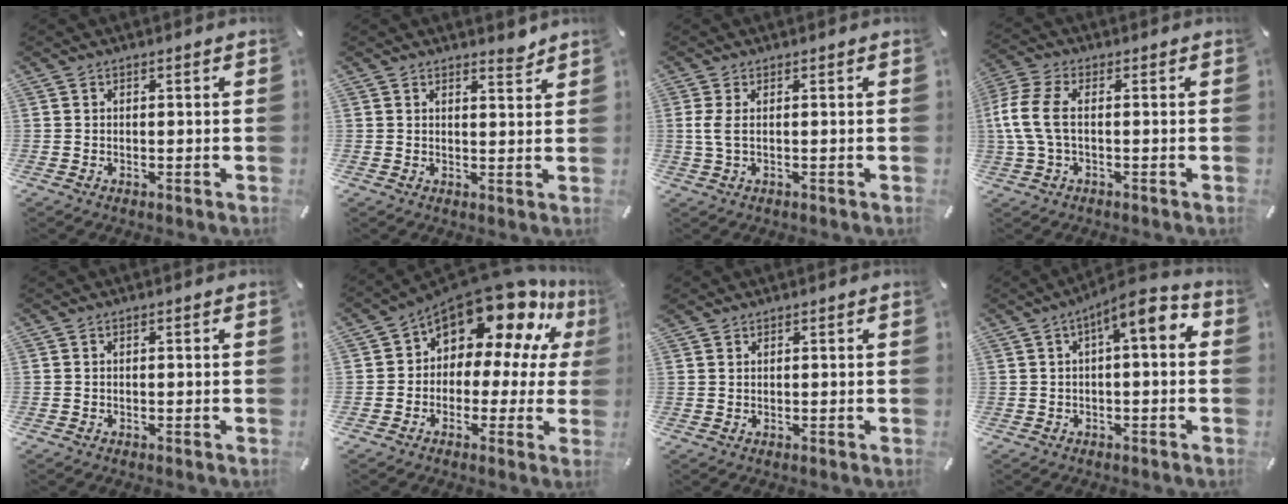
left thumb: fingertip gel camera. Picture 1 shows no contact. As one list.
[{"total": 2.9, "force": [2.6, 1.1, 0.4], "torque": [0.012, -0.022, 0.045]}, {"total": 3.0, "force": [0.3, 1.0, 2.8], "torque": [-0.062, -0.001, 0.003]}, {"total": 8.5, "force": [-0.2, 4.2, 7.4], "torque": [-0.165, -0.005, -0.004]}, {"total": 0.0}, {"total": 16.1, "force": [10.4, 8.8, 8.7], "torque": [-0.142, -0.087, 0.181]}, {"total": 1.0, "force": [0.8, 0.6, 0.0], "torque": [0.001, -0.001, 0.017]}, {"total": 7.6, "force": [1.9, 2.4, 7.0], "torque": [-0.109, -0.008, 0.026]}]